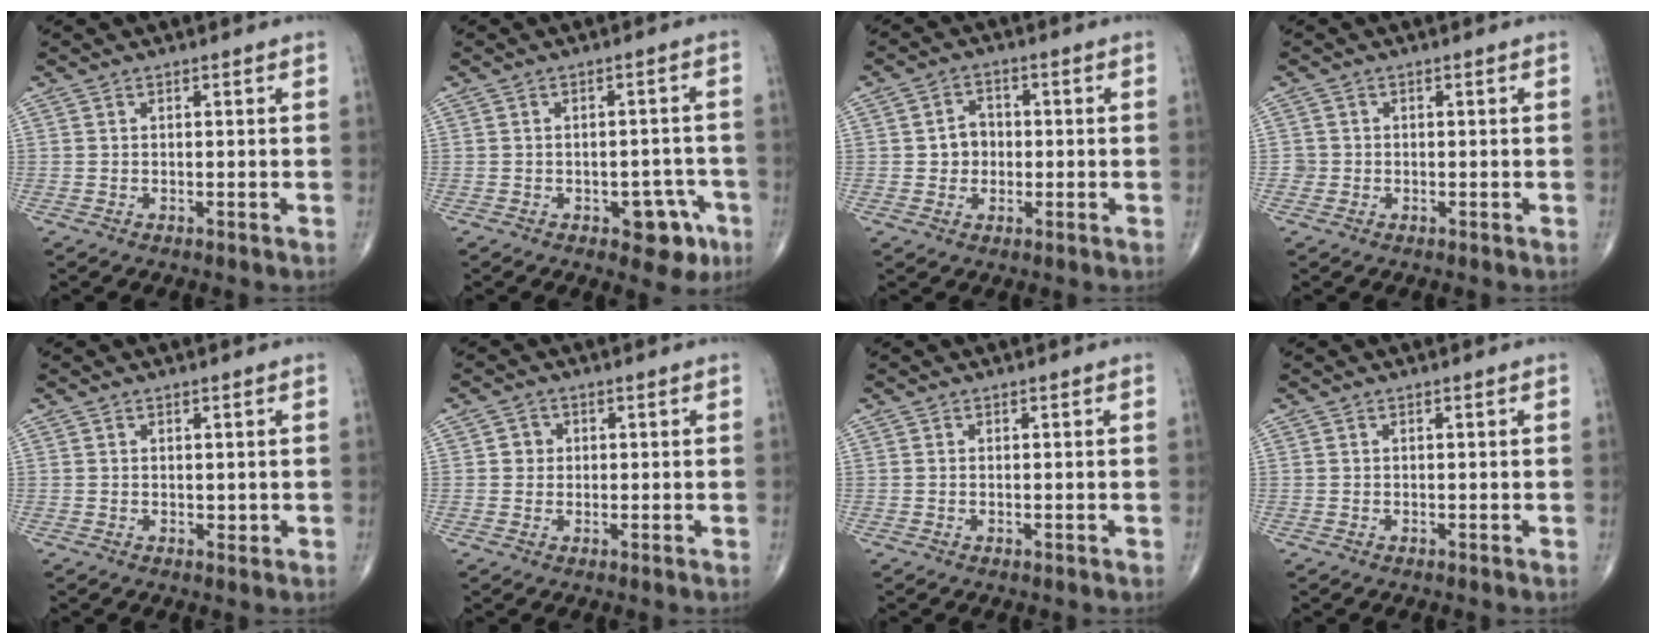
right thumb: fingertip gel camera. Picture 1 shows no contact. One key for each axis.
{"total": 6.9, "fx": -3.2, "fy": 3.7, "fz": 4.8, "tx": -0.030, "ty": 0.022, "tz": -0.034}
{"total": 4.4, "fx": -0.2, "fy": 3.9, "fz": 2.1, "tx": -0.011, "ty": 0.010, "tz": -0.008}
{"total": 1.4, "fx": -0.3, "fy": 1.4, "fz": -0.1, "tx": 0.012, "ty": 0.007, "tz": -0.008}
{"total": 0.8, "fx": 0.3, "fy": 0.6, "fz": 0.4, "tx": -0.002, "ty": -0.003, "tz": 0.005}
{"total": 2.3, "fx": 0.3, "fy": 2.2, "fz": 0.7, "tx": 0.004, "ty": 0.004, "tz": 0.001}
{"total": 0.0}
{"total": 0.0}